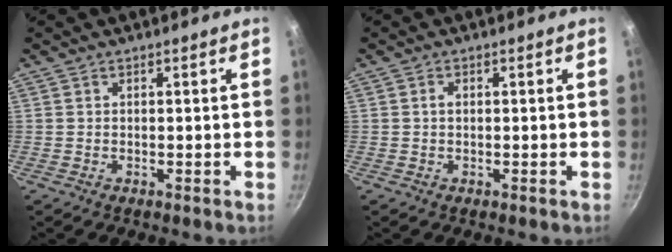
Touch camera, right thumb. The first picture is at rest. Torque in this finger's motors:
{"motor_torque": [-0.40, 0.48, 0.14, 0.07, 0.01]}